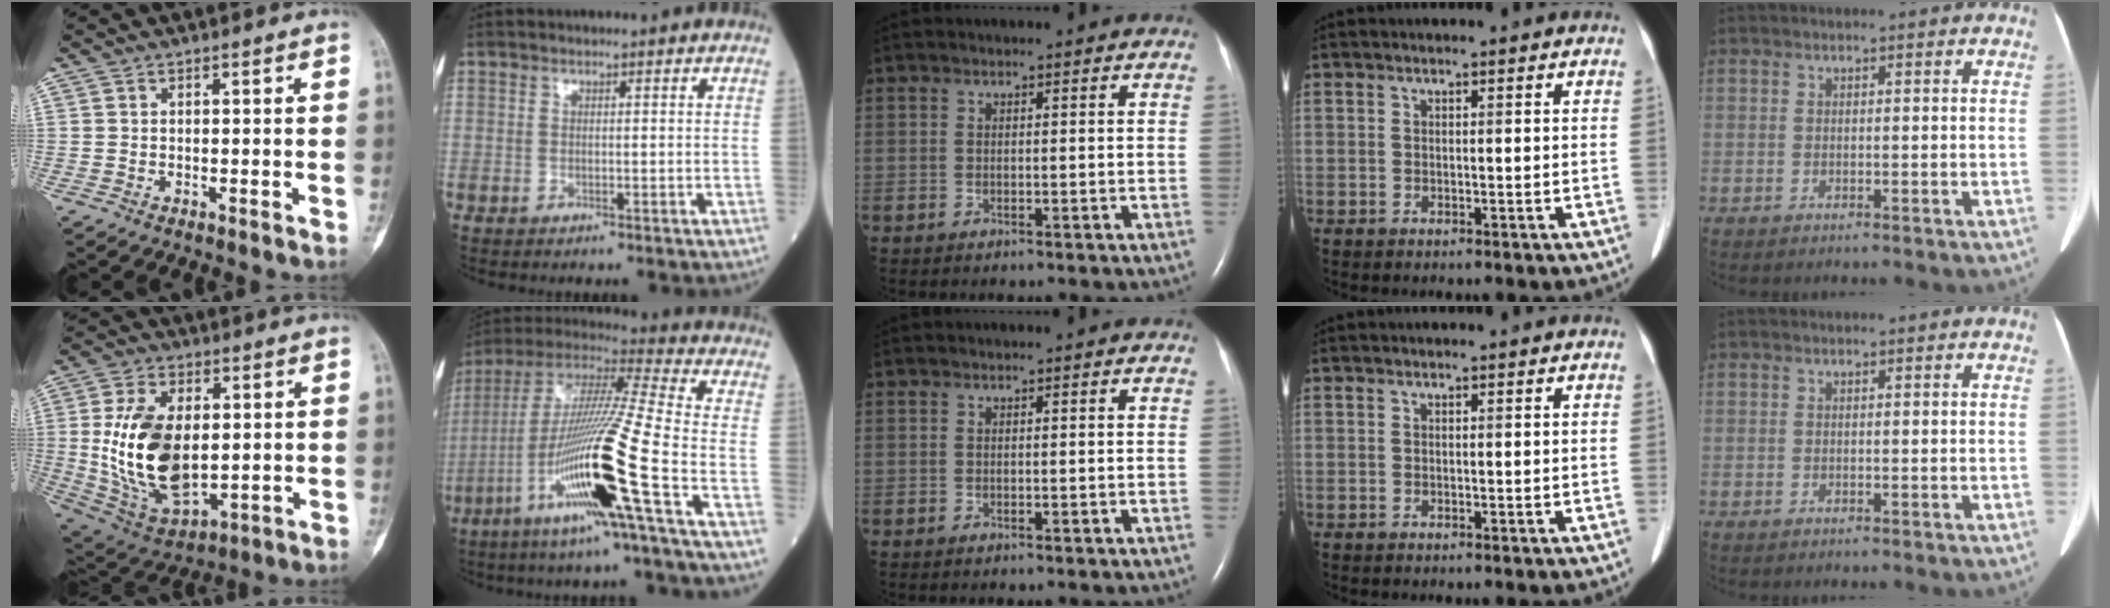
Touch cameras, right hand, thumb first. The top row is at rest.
{"thumb": {"total": 18.5, "force": [0.8, 10.6, 15.1], "torque": [-0.273, -0.011, 0.035]}, "index": {"total": 20.4, "force": [-7.7, -1.4, 18.9], "torque": [-0.397, -0.030, -0.155]}}